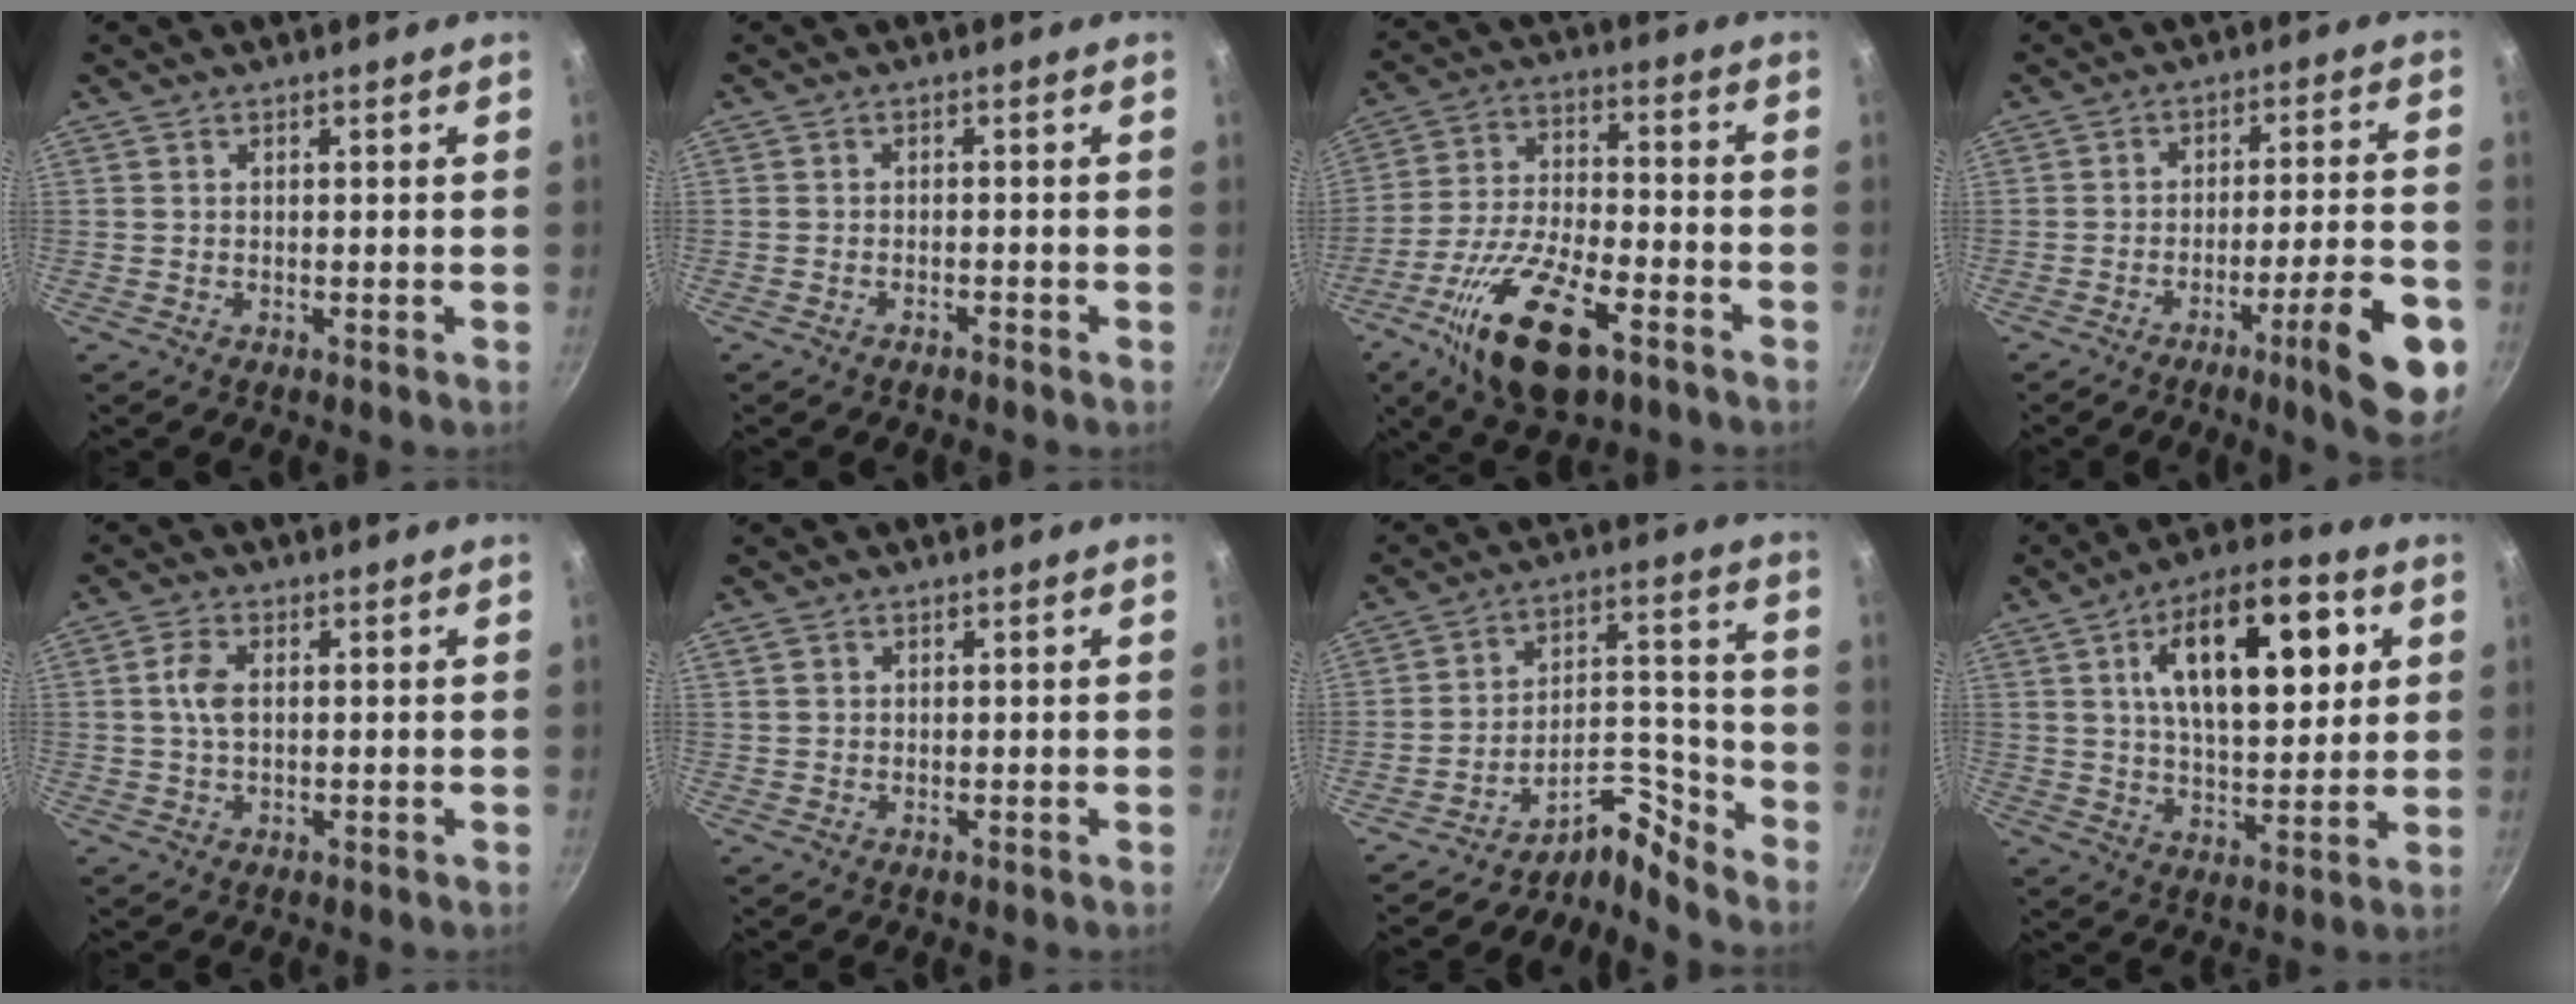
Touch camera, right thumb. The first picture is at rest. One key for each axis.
{"total": 1.0, "fx": -1.0, "fy": 0.2, "fz": 0.2, "tx": -0.011, "ty": 0.014, "tz": -0.016}
{"total": 17.8, "fx": -9.1, "fy": 7.2, "fz": 13.4, "tx": -0.243, "ty": 0.026, "tz": -0.168}
{"total": 14.0, "fx": -6.4, "fy": 2.3, "fz": 12.2, "tx": -0.156, "ty": 0.036, "tz": -0.088}
{"total": 4.5, "fx": 0.8, "fy": 2.6, "fz": 3.6, "tx": -0.072, "ty": 0.006, "tz": 0.013}
{"total": 1.9, "fx": 1.0, "fy": 1.3, "fz": 0.8, "tx": -0.013, "ty": 0.001, "tz": 0.019}
{"total": 8.9, "fx": -8.6, "fy": 1.7, "fz": 1.7, "tx": -0.002, "ty": 0.112, "tz": -0.163}
{"total": 19.4, "fx": 6.0, "fy": 9.2, "fz": 16.0, "tx": -0.216, "ty": -0.011, "tz": 0.089}